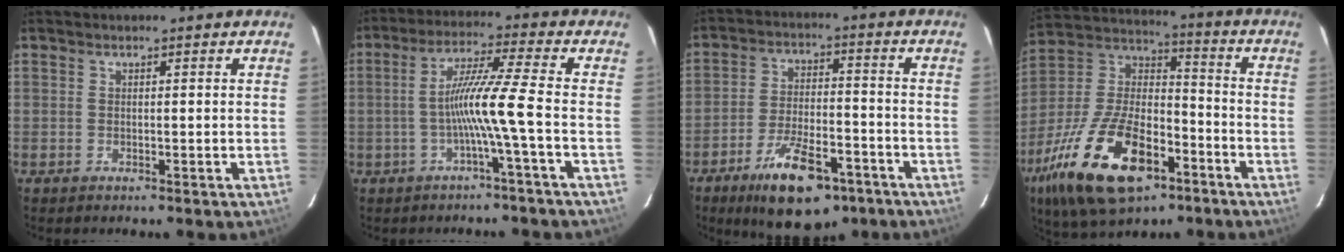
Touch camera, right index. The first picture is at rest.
{"total": 8.6, "force": [-2.6, -2.1, 7.9], "torque": [-0.157, 0.003, -0.046]}
{"total": 15.2, "force": [-9.5, 6.1, 10.2], "torque": [-0.191, -0.006, -0.150]}
{"total": 25.0, "force": [-12.9, 11.8, 17.8], "torque": [-0.367, -0.016, -0.222]}